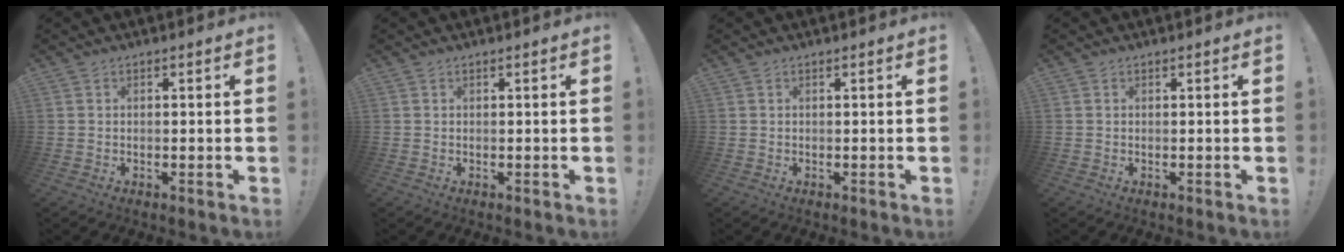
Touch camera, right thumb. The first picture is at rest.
{"total": 0.0}
{"total": 0.0}
{"total": 0.0}